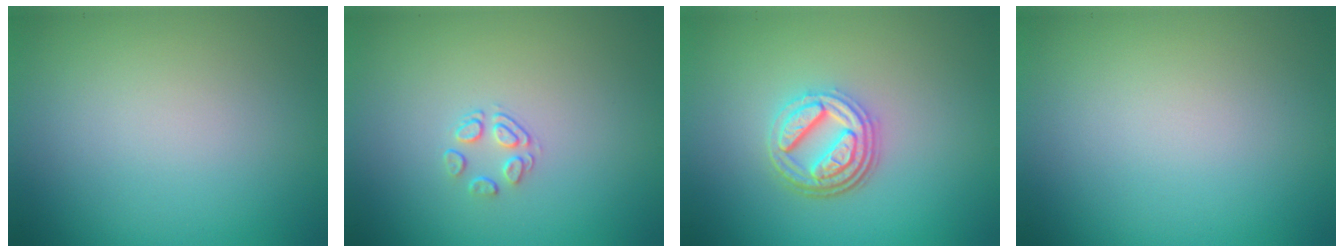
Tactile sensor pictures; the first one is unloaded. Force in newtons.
{"total": 1.5, "press": 0.8, "slide": 1.3}
{"total": 4.2, "press": 3.3, "slide": 2.6}
{"total": 0.0}